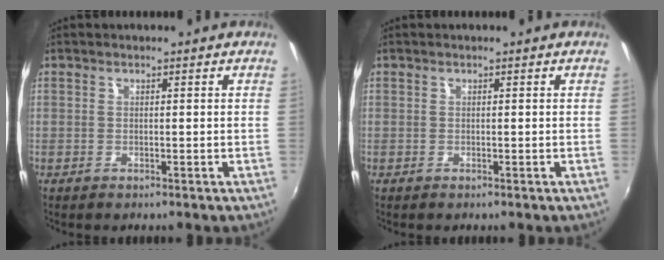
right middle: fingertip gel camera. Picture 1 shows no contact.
{"total": 0.0}